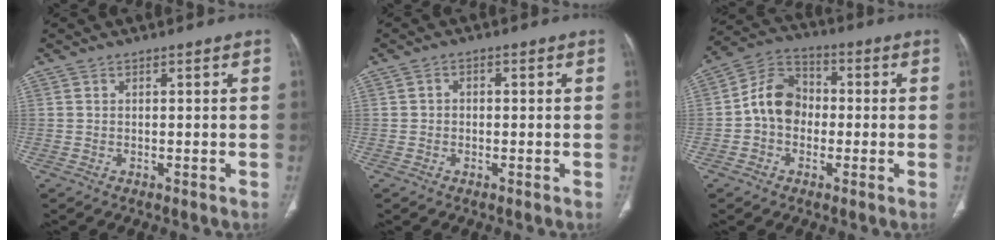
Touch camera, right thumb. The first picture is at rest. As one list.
[{"total": 1.4, "force": [-0.1, 1.2, 0.7], "torque": [-0.004, 0.007, -0.005]}, {"total": 9.8, "force": [-0.9, 7.8, 5.9], "torque": [-0.085, 0.034, -0.031]}]